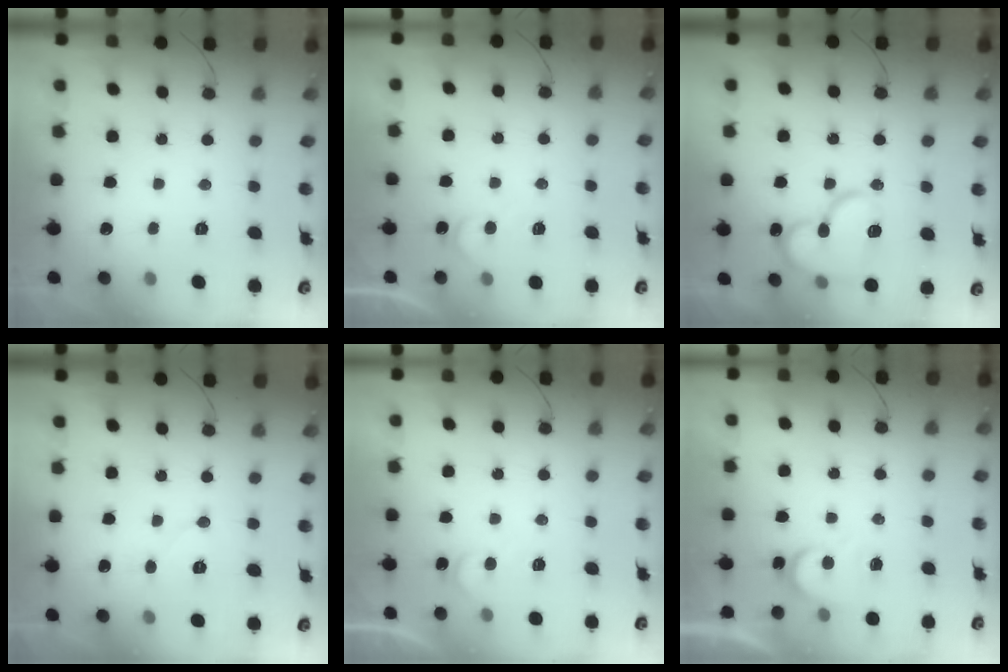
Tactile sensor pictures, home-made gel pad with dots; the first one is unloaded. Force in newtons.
{"total": 3.8, "press": 3.8, "slide": 0.3}
{"total": 16.0, "press": 15.9, "slide": 1.8}
{"total": 5.9, "press": 5.9, "slide": 0.6}
{"total": 3.8, "press": 3.8, "slide": 0.3}
{"total": 6.9, "press": 6.9, "slide": 0.4}